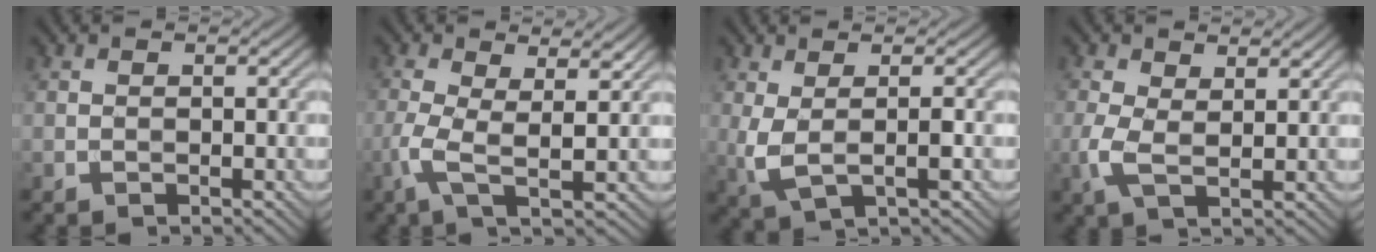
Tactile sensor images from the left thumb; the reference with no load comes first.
{"total": 5.3, "force": [0.1, 1.7, 5.0], "torque": [-0.119, 0.000, -0.003]}
{"total": 4.2, "force": [0.1, 1.3, 4.0], "torque": [-0.093, -0.002, 0.002]}
{"total": 4.6, "force": [1.0, 2.4, 3.8], "torque": [-0.103, 0.000, 0.016]}